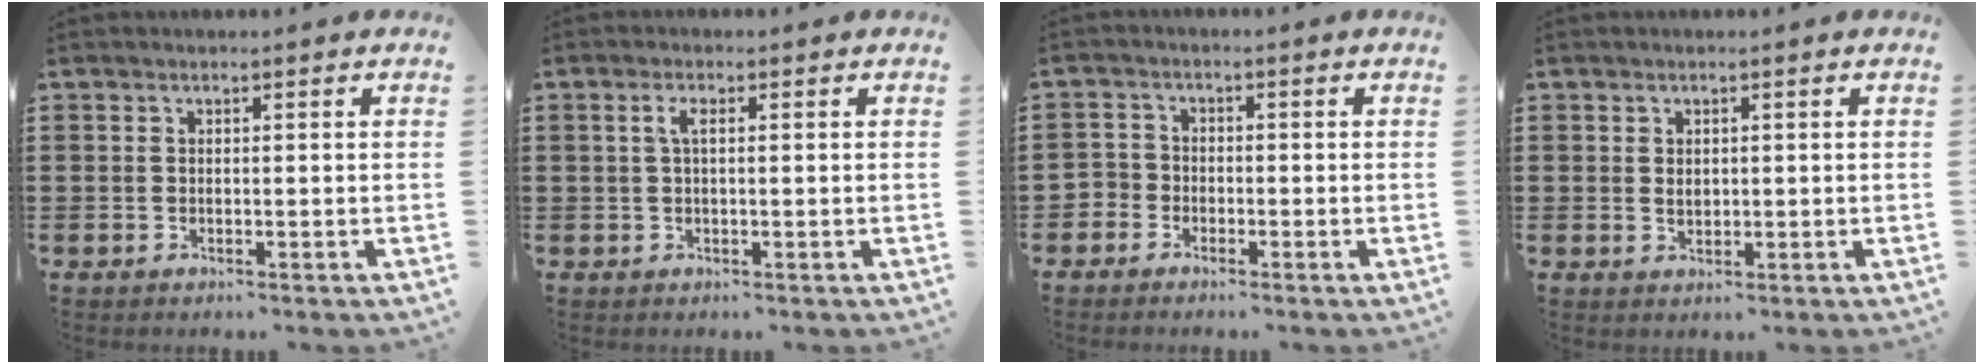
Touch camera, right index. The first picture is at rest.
{"total": 1.9, "force": [0.4, 0.6, 1.8], "torque": [-0.037, 0.005, 0.004]}
{"total": 2.5, "force": [-1.8, 1.7, -0.2], "torque": [-0.008, 0.004, -0.043]}
{"total": 1.3, "force": [0.4, 0.9, 0.9], "torque": [-0.019, 0.006, 0.006]}